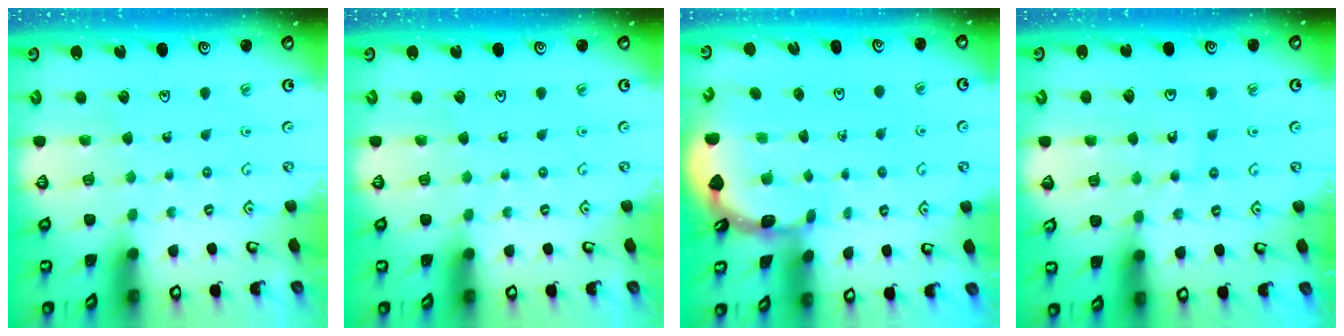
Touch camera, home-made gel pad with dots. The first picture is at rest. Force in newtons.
{"total": 0.0}
{"total": 1.6, "press": 1.6, "slide": 0.1}
{"total": 10.5, "press": 10.3, "slide": 1.9}